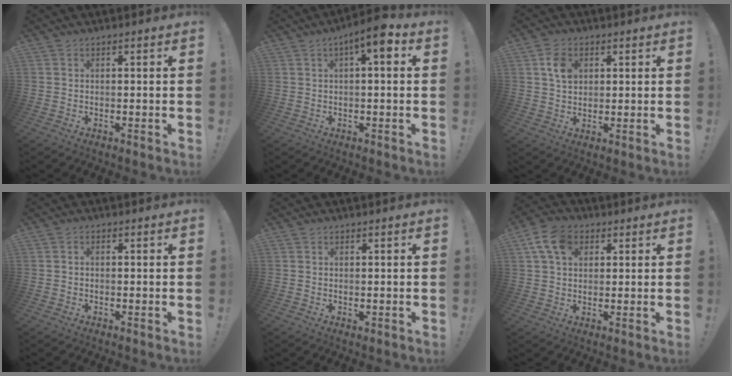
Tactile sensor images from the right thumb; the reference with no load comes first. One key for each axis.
{"total": 6.1, "fx": 2.0, "fy": 1.2, "fz": 5.6, "tx": -0.090, "ty": -0.007, "tz": 0.029}
{"total": 6.3, "fx": 2.1, "fy": 4.7, "fz": 3.6, "tx": -0.052, "ty": 0.003, "tz": 0.040}
{"total": 0.8, "fx": -0.3, "fy": 0.7, "fz": 0.4, "tx": -0.010, "ty": 0.004, "tz": -0.005}
{"total": 0.6, "fx": 0.3, "fy": 0.5, "fz": 0.2, "tx": 0.001, "ty": -0.002, "tz": 0.006}
{"total": 10.4, "fx": 4.0, "fy": 7.1, "fz": 6.5, "tx": -0.117, "ty": 0.000, "tz": 0.078}